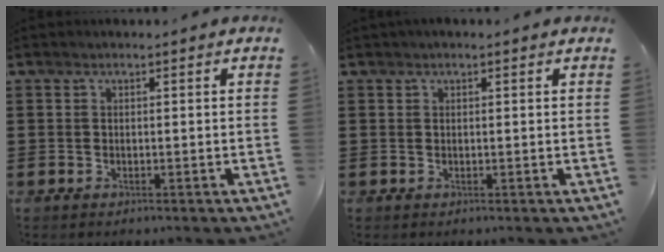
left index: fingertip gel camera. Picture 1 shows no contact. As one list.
[{"total": 0.6, "force": [0.4, 0.1, 0.4], "torque": [-0.009, 0.001, 0.008]}]